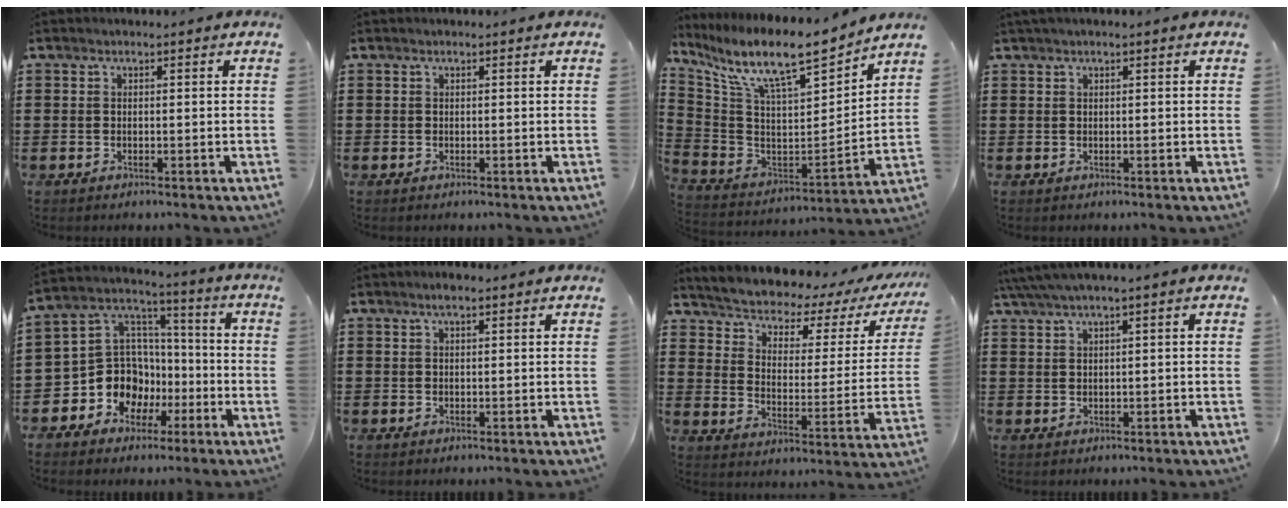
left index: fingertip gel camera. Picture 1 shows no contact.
{"total": 0.0}
{"total": 11.2, "force": [8.8, 1.7, 6.6], "torque": [-0.157, -0.063, 0.145]}
{"total": 0.6, "force": [0.1, -0.1, 0.6], "torque": [-0.011, -0.002, 0.002]}
{"total": 10.4, "force": [-4.0, 9.3, 2.5], "torque": [-0.096, 0.001, -0.069]}
{"total": 1.7, "force": [1.0, 0.2, 1.3], "torque": [-0.026, 0.001, 0.017]}
{"total": 2.9, "force": [2.5, 0.8, 1.3], "torque": [-0.046, -0.032, 0.031]}
{"total": 1.9, "force": [0.8, -0.3, 1.7], "torque": [-0.031, -0.002, 0.013]}